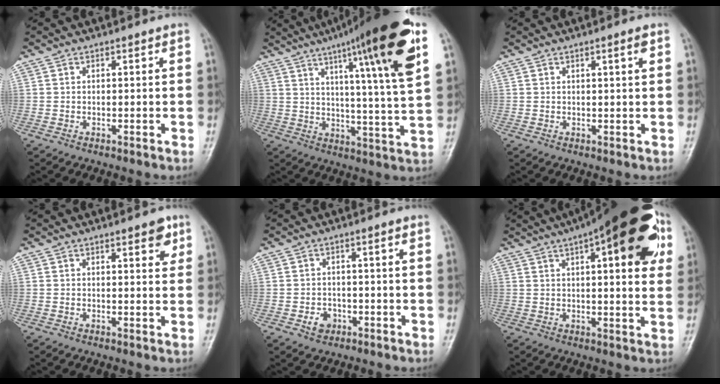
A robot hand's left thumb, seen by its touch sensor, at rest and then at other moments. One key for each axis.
{"total": 22.0, "fx": 10.9, "fy": 2.0, "fz": 19.0, "tx": -0.269, "ty": -0.026, "tz": 0.156}
{"total": 1.7, "fx": 0.8, "fy": 0.0, "fz": 1.5, "tx": -0.024, "ty": -0.003, "tz": 0.013}
{"total": 3.4, "fx": 1.9, "fy": 1.3, "fz": 2.5, "tx": -0.019, "ty": -0.007, "tz": 0.020}
{"total": 3.0, "fx": -1.3, "fy": 2.4, "fz": 1.2, "tx": -0.010, "ty": 0.011, "tz": -0.017}
{"total": 22.0, "fx": 9.2, "fy": 7.0, "fz": 18.7, "tx": -0.244, "ty": 0.007, "tz": 0.121}